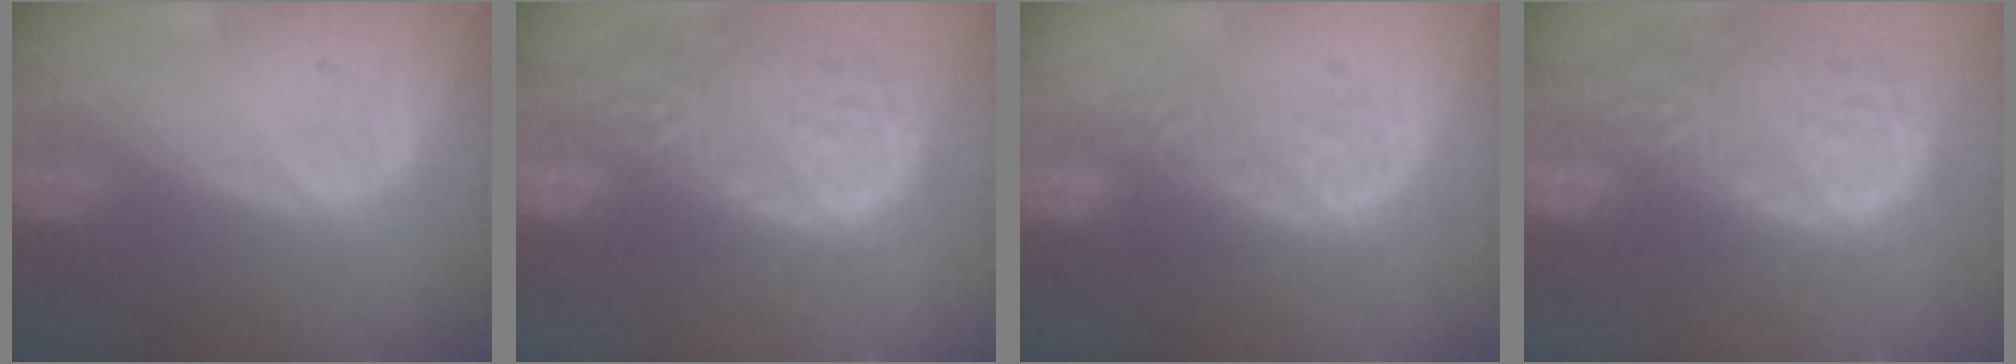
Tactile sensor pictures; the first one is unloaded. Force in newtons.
{"total": 15.3, "press": 12.6, "slide": 8.6}
{"total": 6.0, "press": 5.8, "slide": 1.4}
{"total": 15.3, "press": 12.6, "slide": 8.6}